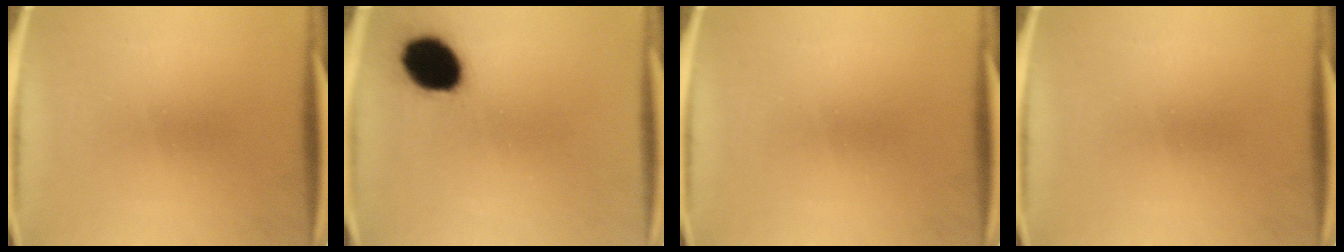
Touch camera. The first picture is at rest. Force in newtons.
{"total": 13.9}
{"total": 0.0}
{"total": 0.0}